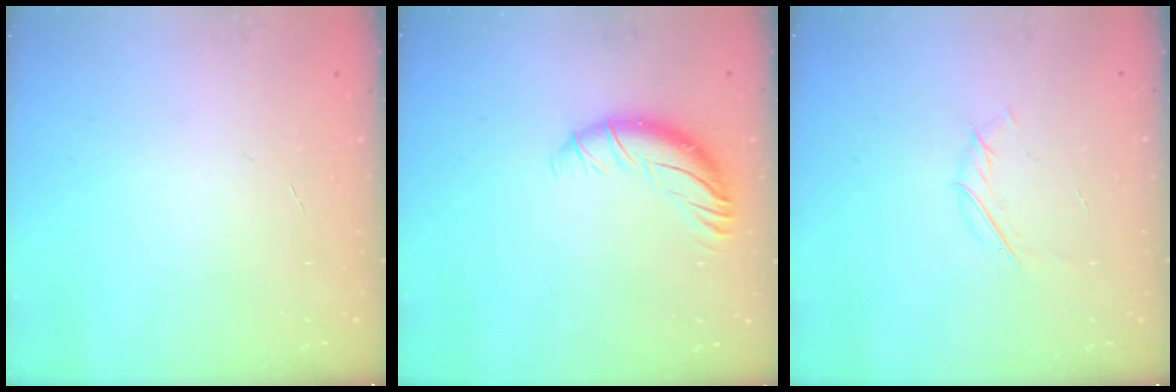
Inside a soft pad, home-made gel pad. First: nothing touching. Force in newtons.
{"total": 10.0, "press": 9.8, "slide": 2.1}
{"total": 3.7, "press": 3.6, "slide": 0.7}